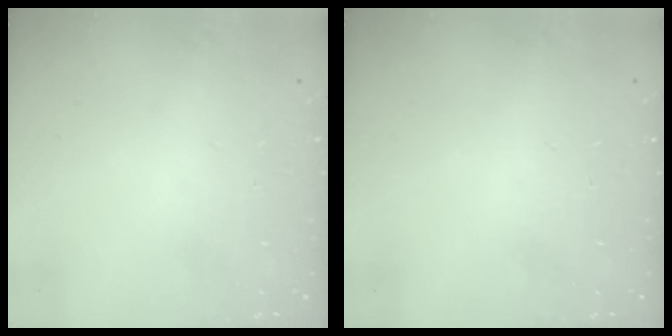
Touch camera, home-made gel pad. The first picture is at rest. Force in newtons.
{"total": 0.0}